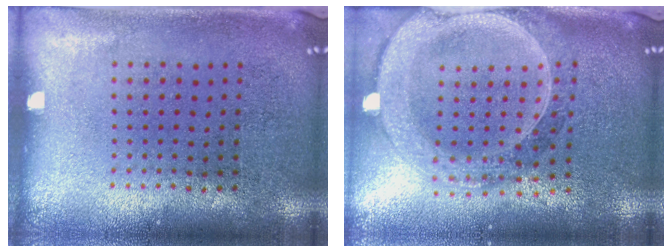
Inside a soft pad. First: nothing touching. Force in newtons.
{"total": 2.8, "press": 2.4, "slide": 1.3}